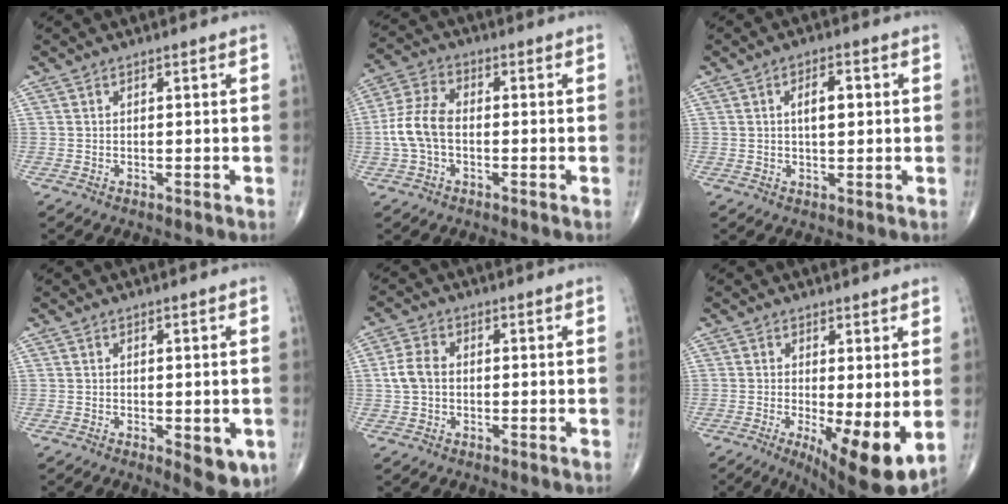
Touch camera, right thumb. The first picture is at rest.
{"total": 8.5, "force": [-1.1, 5.2, 6.6], "torque": [-0.147, 0.025, -0.028]}
{"total": 4.7, "force": [0.9, 2.1, 4.0], "torque": [-0.060, 0.002, 0.012]}
{"total": 5.9, "force": [-1.7, 2.4, 5.1], "torque": [-0.049, -0.011, -0.018]}
{"total": 4.8, "force": [0.0, 3.5, 3.3], "torque": [-0.072, 0.013, -0.005]}
{"total": 11.4, "force": [-1.8, 3.1, 10.8], "torque": [-0.164, -0.029, -0.021]}